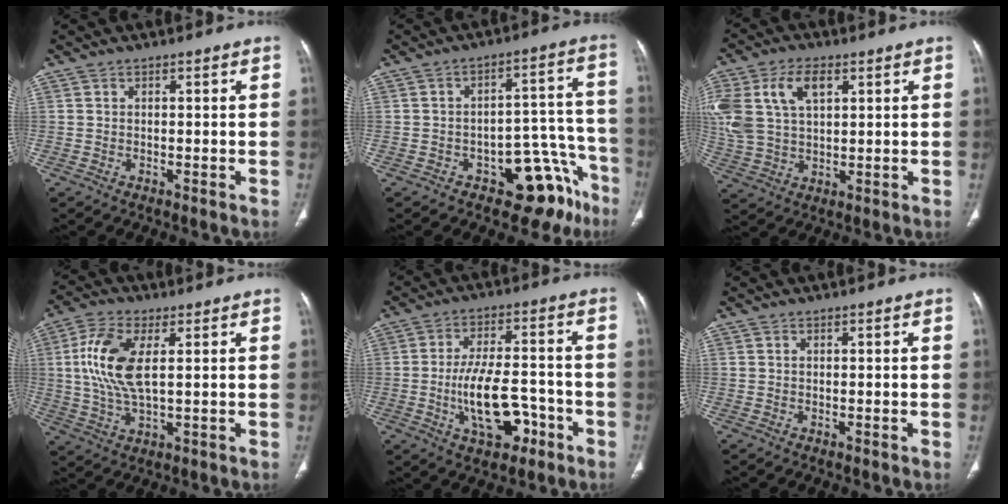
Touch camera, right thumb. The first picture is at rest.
{"total": 13.3, "force": [-8.3, 7.3, 7.5], "torque": [-0.030, 0.092, -0.109]}
{"total": 14.9, "force": [5.0, 9.1, 10.7], "torque": [-0.243, 0.005, 0.100]}
{"total": 11.2, "force": [2.2, 4.9, 9.9], "torque": [-0.218, -0.002, 0.044]}
{"total": 11.9, "force": [-4.2, 6.1, 9.3], "torque": [-0.151, 0.029, -0.062]}
{"total": 0.0}